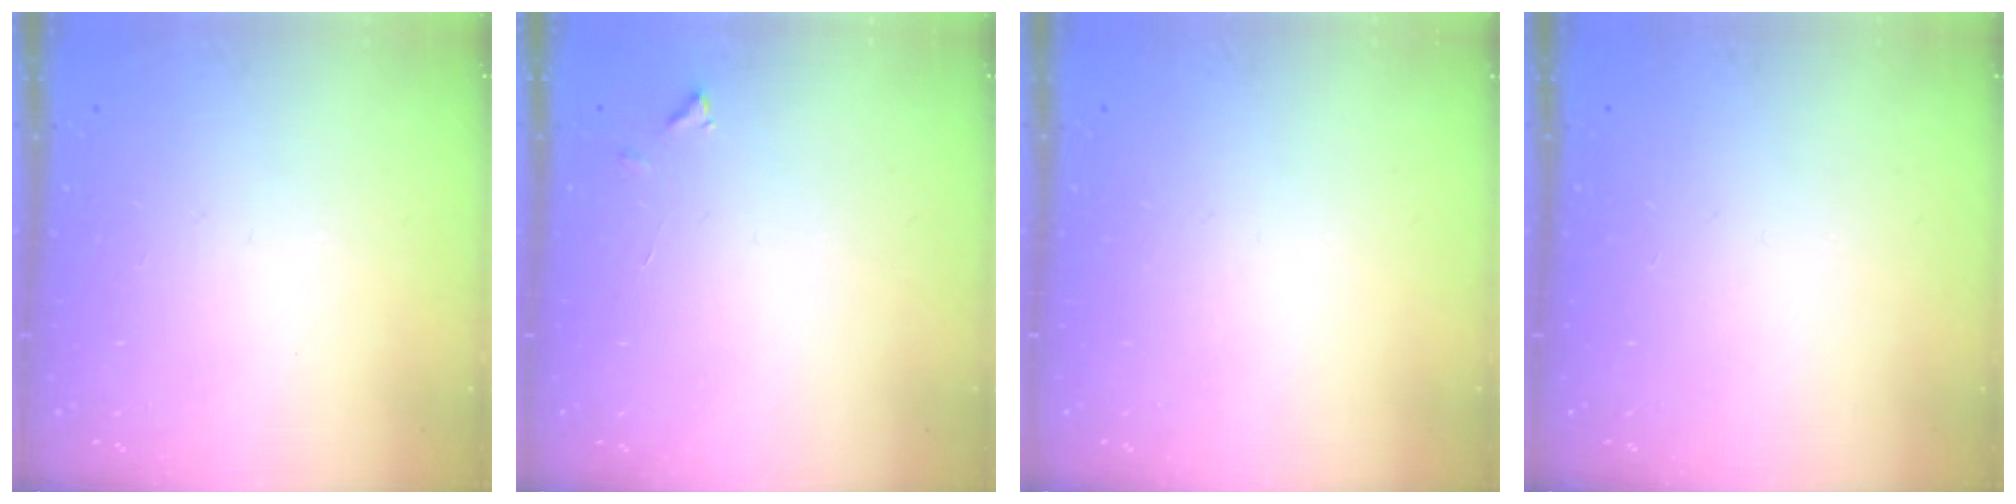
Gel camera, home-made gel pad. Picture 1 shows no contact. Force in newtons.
{"total": 4.0, "press": 3.9, "slide": 0.2}
{"total": 0.0}
{"total": 0.0}